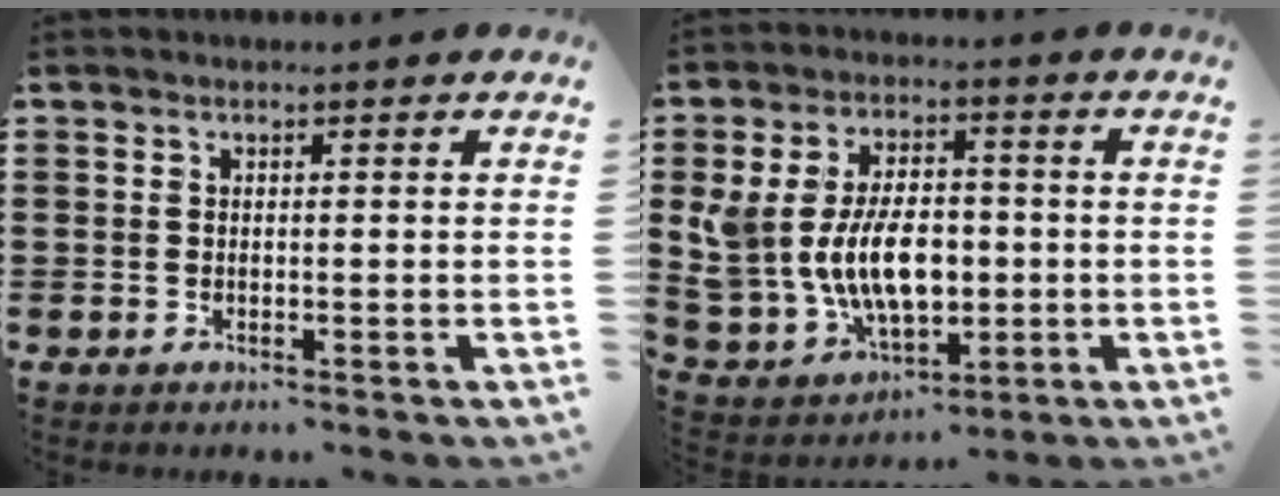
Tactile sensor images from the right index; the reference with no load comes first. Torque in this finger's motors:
{"motor_torque": [2.14, 0.00, 0.90, 0.21]}